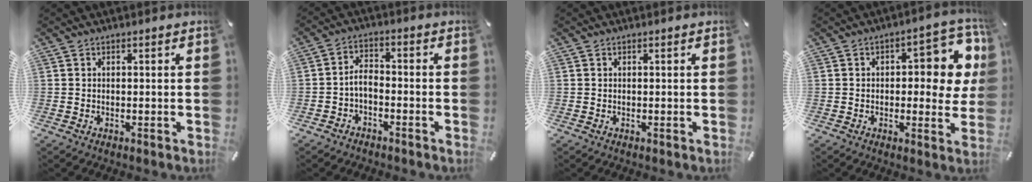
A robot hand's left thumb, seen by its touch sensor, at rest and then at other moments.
{"total": 4.5, "force": [-2.3, 2.8, 2.7], "torque": [-0.060, 0.014, -0.049]}
{"total": 0.0}
{"total": 12.2, "force": [2.4, 5.8, 10.4], "torque": [-0.125, -0.015, 0.038]}